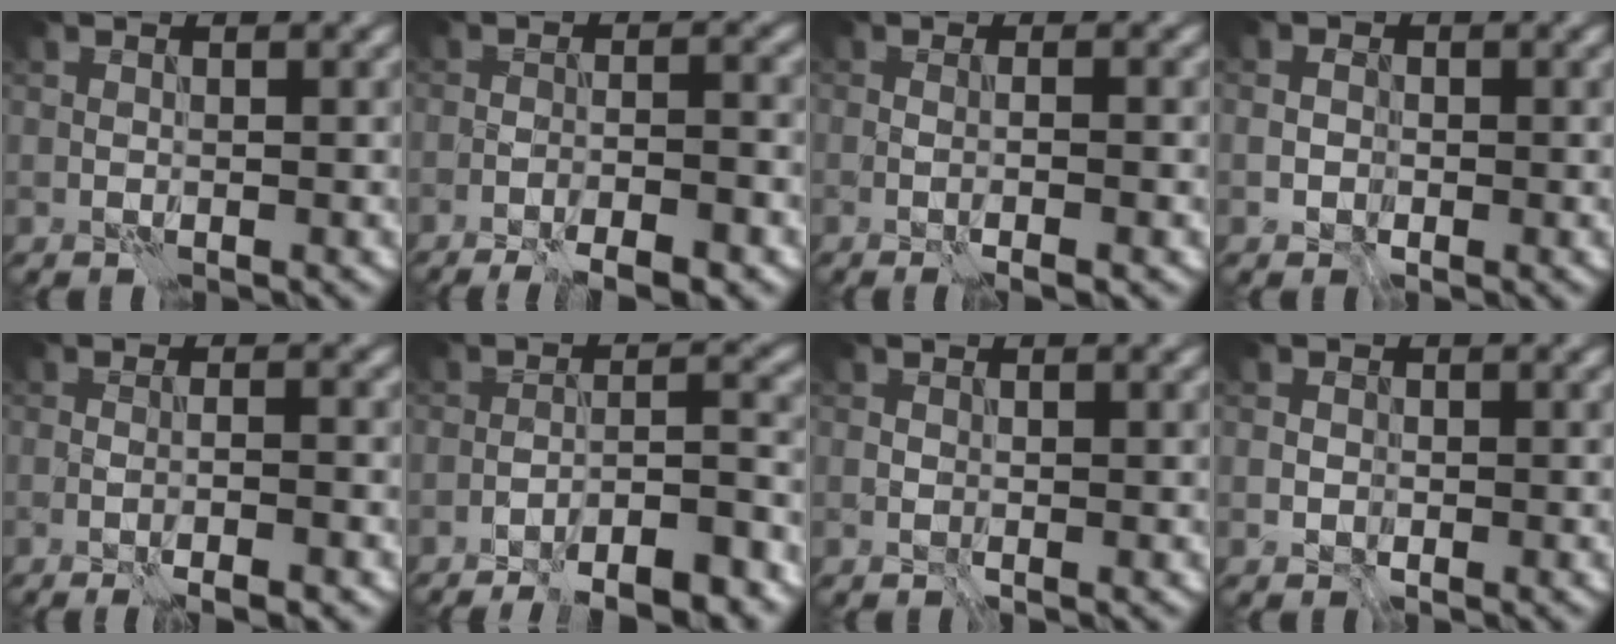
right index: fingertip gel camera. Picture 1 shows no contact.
{"total": 7.0, "force": [-5.2, 1.7, 4.4], "torque": [-0.061, 0.002, -0.073]}
{"total": 2.8, "force": [-0.6, 0.8, 2.6], "torque": [-0.025, 0.001, -0.010]}
{"total": 1.7, "force": [-0.5, 1.5, 0.5], "torque": [0.002, 0.000, -0.013]}
{"total": 3.7, "force": [-1.7, 0.8, 3.2], "torque": [-0.037, 0.008, -0.023]}
{"total": 10.3, "force": [-8.2, 2.4, 5.8], "torque": [-0.070, 0.009, -0.107]}
{"total": 1.3, "force": [0.0, 0.6, 1.2], "torque": [-0.019, -0.003, 0.000]}
{"total": 1.3, "force": [-0.4, 1.2, 0.4], "torque": [-0.002, -0.001, -0.007]}